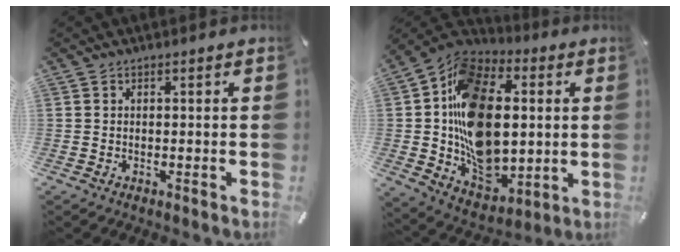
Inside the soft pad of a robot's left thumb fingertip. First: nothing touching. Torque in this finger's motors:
{"motor_torque": [2.47, 2.54, 2.77, 0.00, 0.43]}